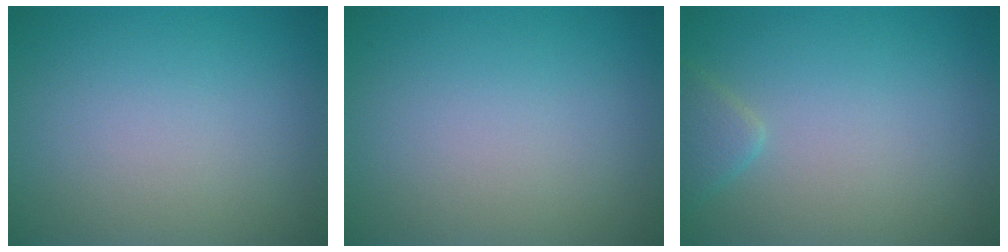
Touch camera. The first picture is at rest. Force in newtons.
{"total": 0.0}
{"total": 1.5, "press": 1.5, "slide": 0.2}